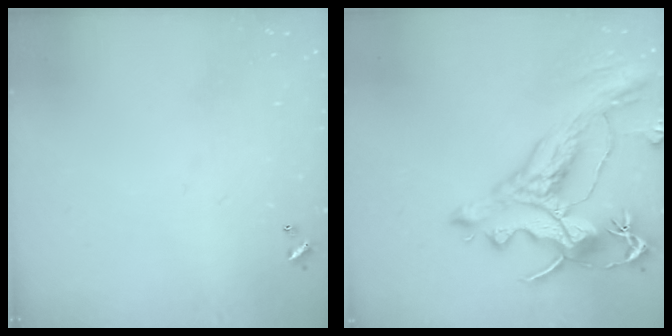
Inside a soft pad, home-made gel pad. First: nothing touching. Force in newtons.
{"total": 5.1, "press": 4.8, "slide": 1.7}